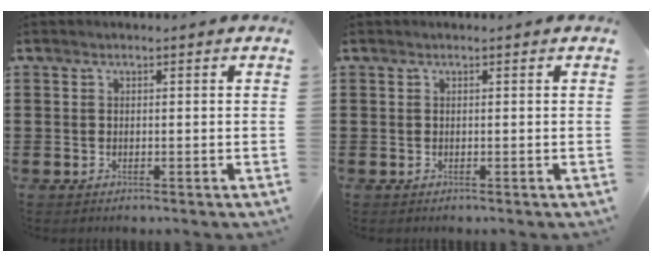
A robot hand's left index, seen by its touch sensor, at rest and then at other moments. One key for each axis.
{"total": 0.0}